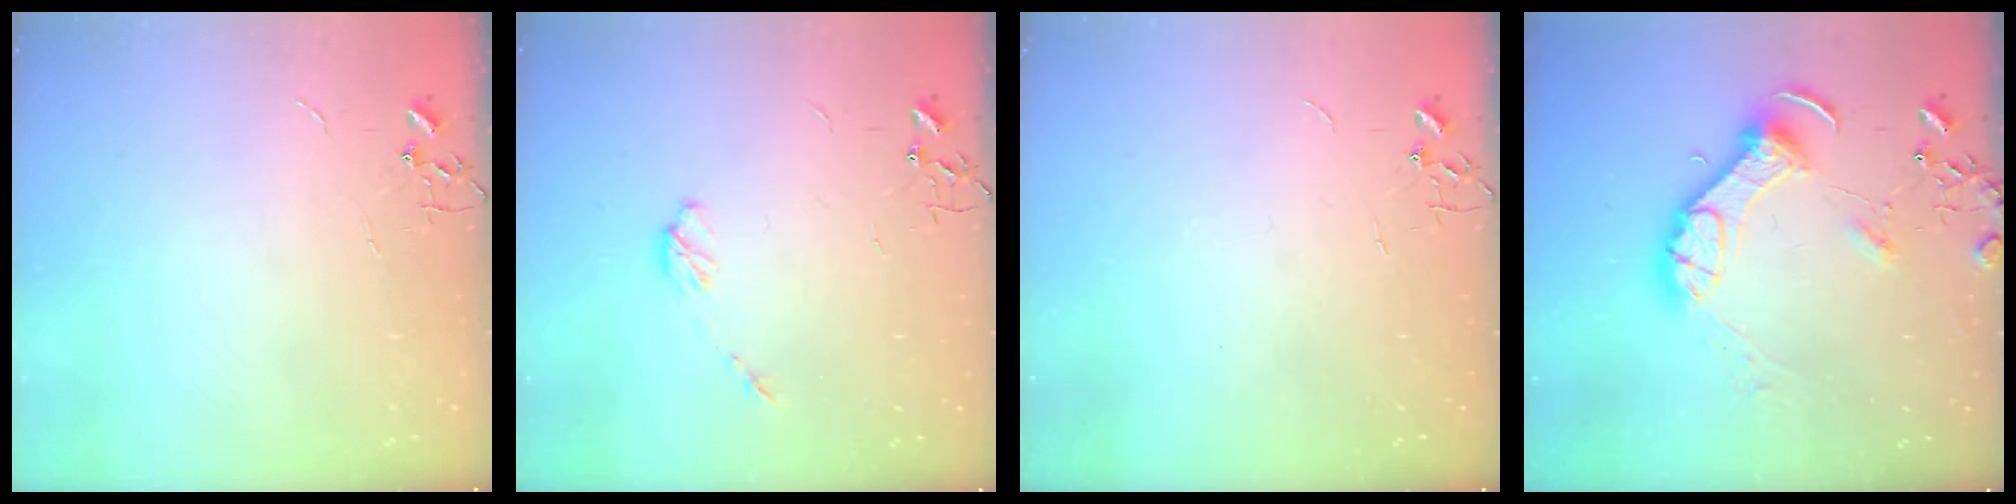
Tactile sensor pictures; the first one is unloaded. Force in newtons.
{"total": 4.6, "press": 4.6, "slide": 0.5}
{"total": 0.0}
{"total": 12.3, "press": 12.1, "slide": 1.6}